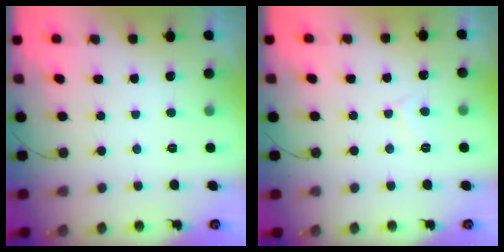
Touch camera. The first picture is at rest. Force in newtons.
{"total": 2.9, "press": 2.9, "slide": 0.3}